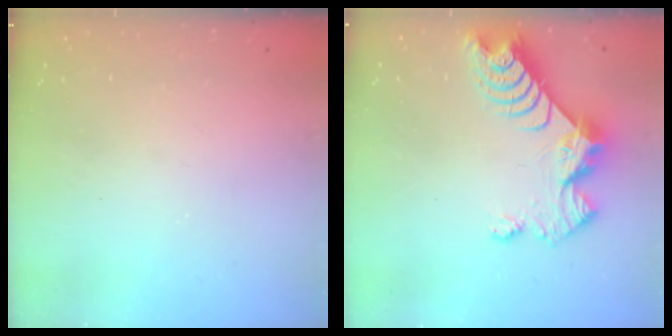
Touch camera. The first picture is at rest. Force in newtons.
{"total": 9.0, "press": 9.0, "slide": 0.8}